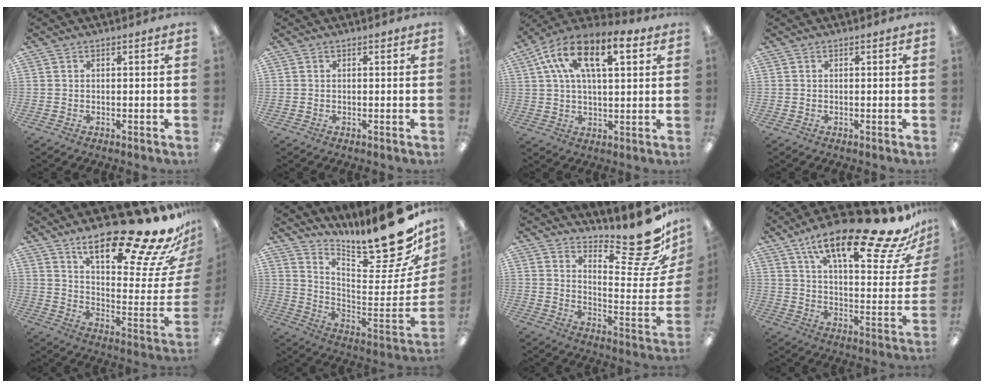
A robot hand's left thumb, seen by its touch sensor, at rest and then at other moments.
{"total": 0.0}
{"total": 15.1, "force": [7.0, 6.8, 11.5], "torque": [-0.221, -0.008, 0.119]}
{"total": 0.0}
{"total": 25.6, "force": [18.7, 5.8, 16.5], "torque": [-0.225, -0.141, 0.294]}
{"total": 22.1, "force": [16.2, 5.3, 13.9], "torque": [-0.157, -0.133, 0.258]}
{"total": 16.7, "force": [12.8, 4.1, 9.9], "torque": [-0.121, -0.118, 0.208]}
{"total": 24.6, "force": [16.7, 6.5, 16.9], "torque": [-0.257, -0.102, 0.265]}